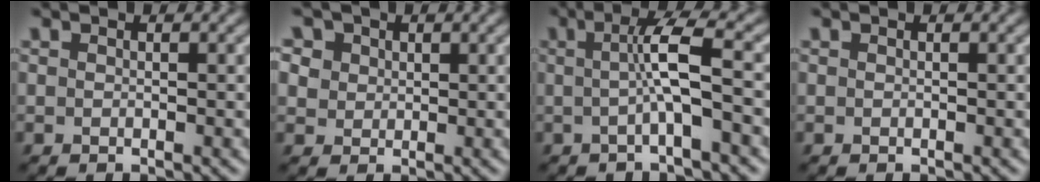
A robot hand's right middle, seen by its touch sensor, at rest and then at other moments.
{"total": 5.5, "force": [2.8, 4.2, 2.3], "torque": [-0.063, 0.014, 0.042]}
{"total": 4.3, "force": [-0.2, 0.6, 4.3], "torque": [-0.075, 0.008, -0.007]}
{"total": 0.0}